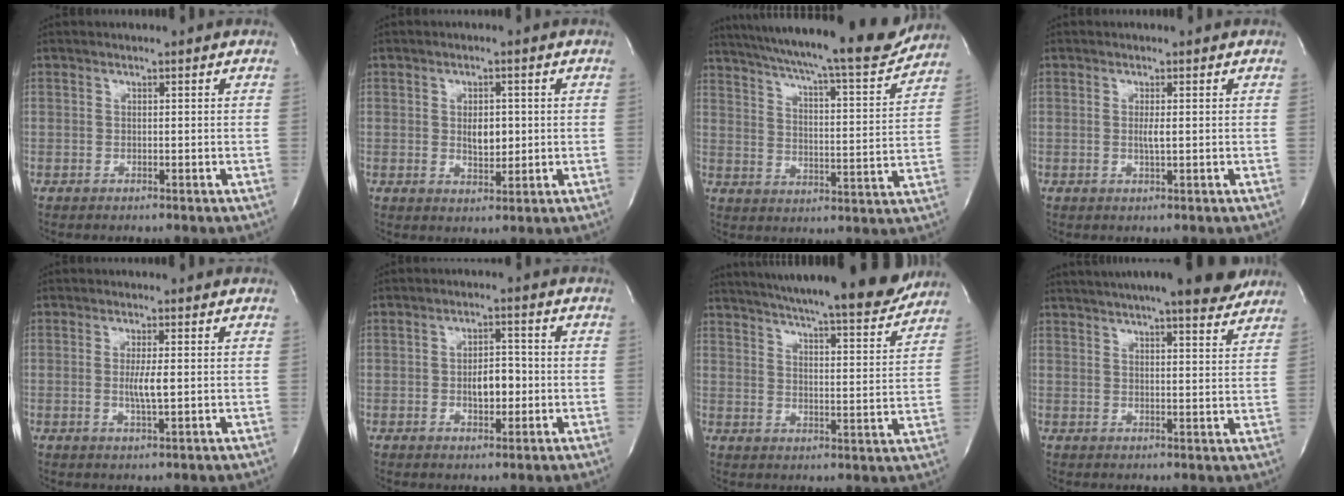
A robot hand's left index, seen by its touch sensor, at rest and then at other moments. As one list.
[{"total": 3.6, "force": [-0.2, 1.9, 3.1], "torque": [-0.050, -0.009, 0.003]}, {"total": 22.1, "force": [19.8, 1.4, 9.7], "torque": [-0.158, -0.041, 0.267]}, {"total": 1.9, "force": [-0.4, -0.1, 1.8], "torque": [-0.039, -0.008, -0.006]}, {"total": 3.3, "force": [-0.5, 0.1, 3.3], "torque": [-0.066, -0.011, -0.006]}, {"total": 4.6, "force": [-1.2, 2.2, 3.9], "torque": [-0.060, 0.002, -0.015]}, {"total": 20.9, "force": [18.9, 1.1, 8.8], "torque": [-0.138, -0.036, 0.251]}, {"total": 17.6, "force": [15.0, 2.2, 8.9], "torque": [-0.142, 0.016, 0.195]}]